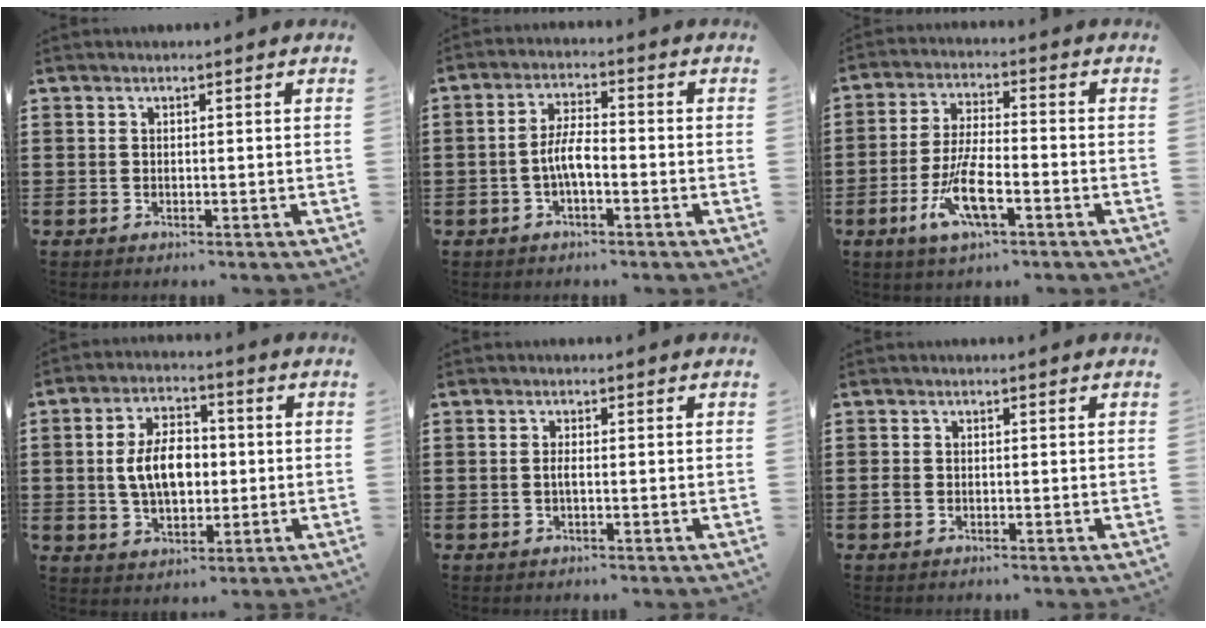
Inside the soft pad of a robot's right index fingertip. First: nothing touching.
{"total": 4.9, "force": [-1.4, 1.6, 4.4], "torque": [-0.098, 0.002, -0.031]}
{"total": 8.4, "force": [-3.6, 2.3, 7.2], "torque": [-0.162, -0.015, -0.070]}
{"total": 7.7, "force": [0.0, 4.7, 6.1], "torque": [-0.117, 0.006, -0.008]}
{"total": 1.1, "force": [-0.3, 0.2, 1.1], "torque": [-0.029, -0.004, -0.007]}
{"total": 0.9, "force": [-0.3, 0.7, 0.6], "torque": [-0.020, -0.001, -0.010]}